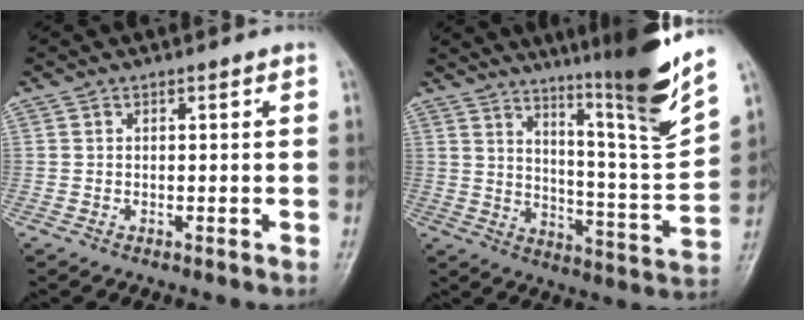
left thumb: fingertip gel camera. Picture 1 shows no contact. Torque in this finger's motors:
{"motor_torque": [2.37, 0.39, 1.47, -1.30, 0.07]}